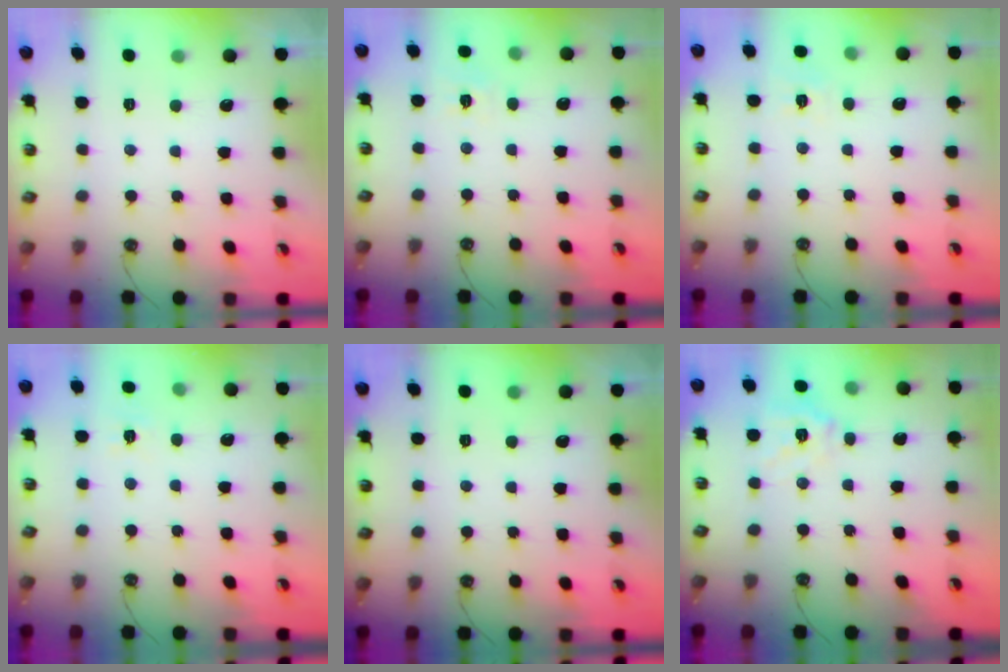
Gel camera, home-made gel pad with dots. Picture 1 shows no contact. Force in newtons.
{"total": 6.1, "press": 6.1, "slide": 0.7}
{"total": 6.1, "press": 6.1, "slide": 0.7}
{"total": 5.1, "press": 5.0, "slide": 0.6}
{"total": 0.0}
{"total": 12.7, "press": 12.6, "slide": 2.0}